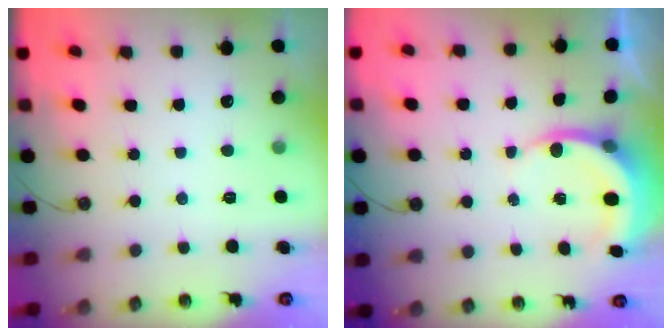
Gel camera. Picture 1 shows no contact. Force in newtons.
{"total": 4.3, "press": 4.3, "slide": 0.3}